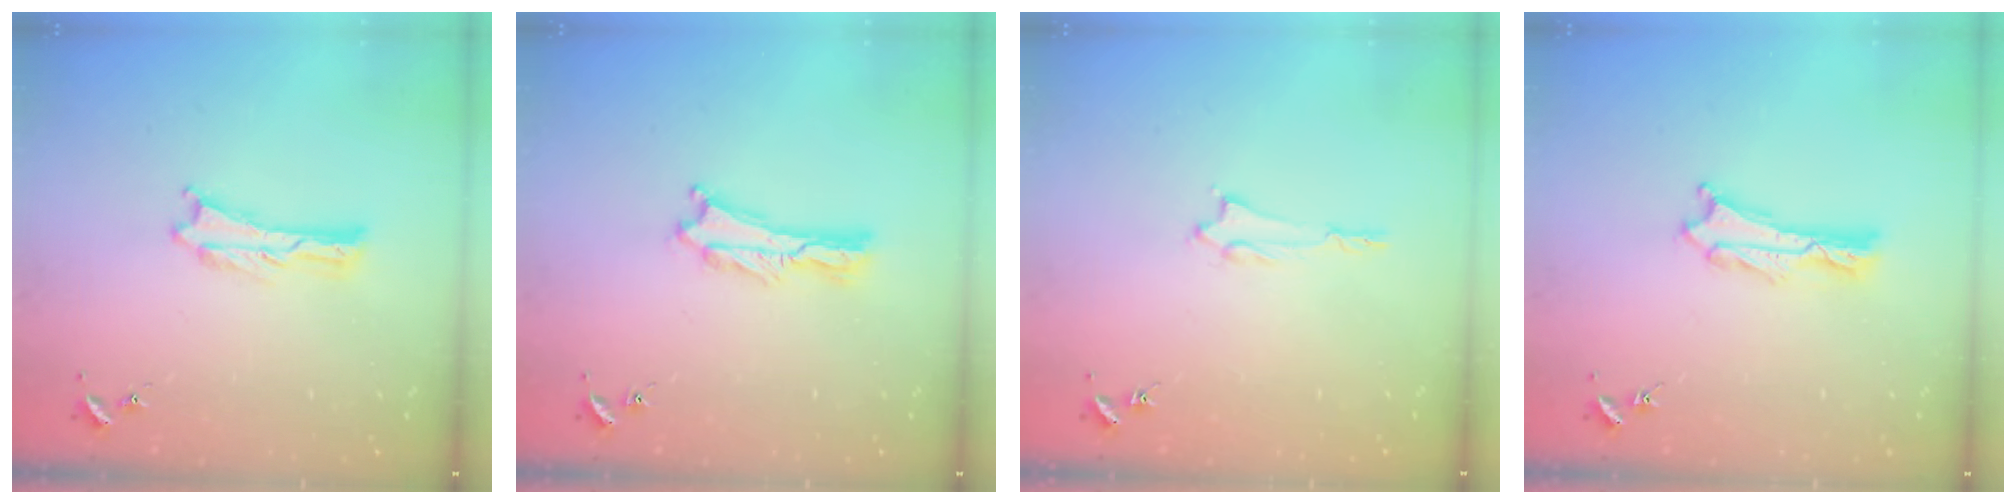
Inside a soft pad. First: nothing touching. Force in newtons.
{"total": 1.2, "press": 1.1, "slide": 0.3}
{"total": 1.2, "press": 1.2, "slide": 0.1}
{"total": 1.2, "press": 1.2, "slide": 0.2}